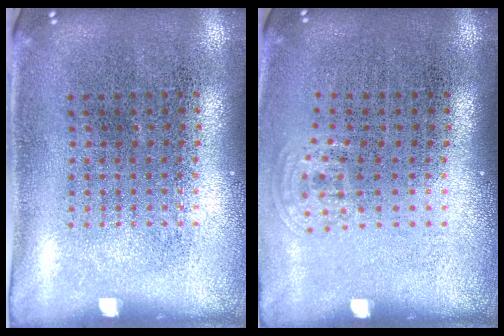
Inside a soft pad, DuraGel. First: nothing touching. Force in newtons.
{"total": 0.8, "press": 0.5, "slide": 0.6}